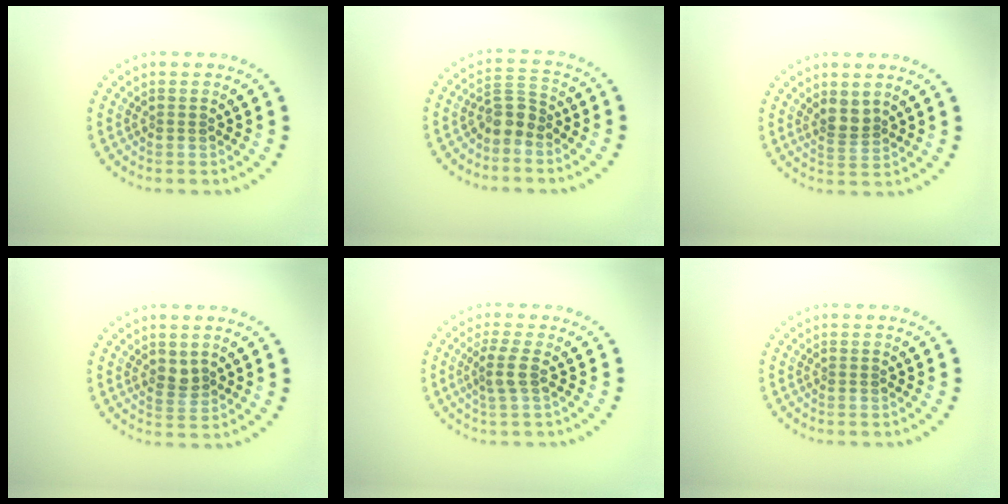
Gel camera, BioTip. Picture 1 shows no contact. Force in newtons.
{"total": 2.6, "press": 2.1, "slide": 1.4}
{"total": 2.0, "press": 1.7, "slide": 1.1}
{"total": 1.5, "press": 1.3, "slide": 0.8}
{"total": 1.9, "press": 1.5, "slide": 1.2}
{"total": 0.0}